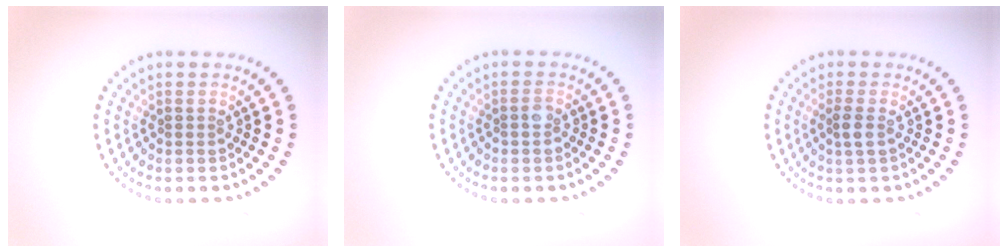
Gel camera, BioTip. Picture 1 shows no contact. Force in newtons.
{"total": 0.9, "press": 0.8, "slide": 0.4}
{"total": 1.4, "press": 1.1, "slide": 0.8}